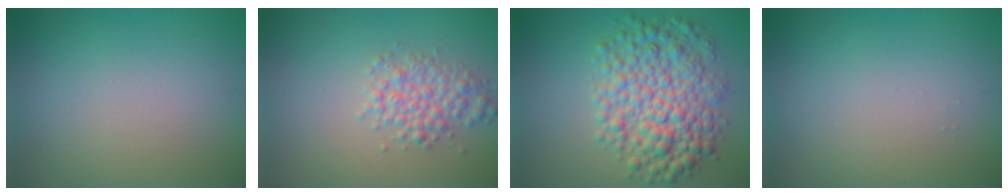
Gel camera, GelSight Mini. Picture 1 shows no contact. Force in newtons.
{"total": 3.0, "press": 3.0, "slide": 0.1}
{"total": 7.6, "press": 7.6, "slide": 0.1}
{"total": 0.0}